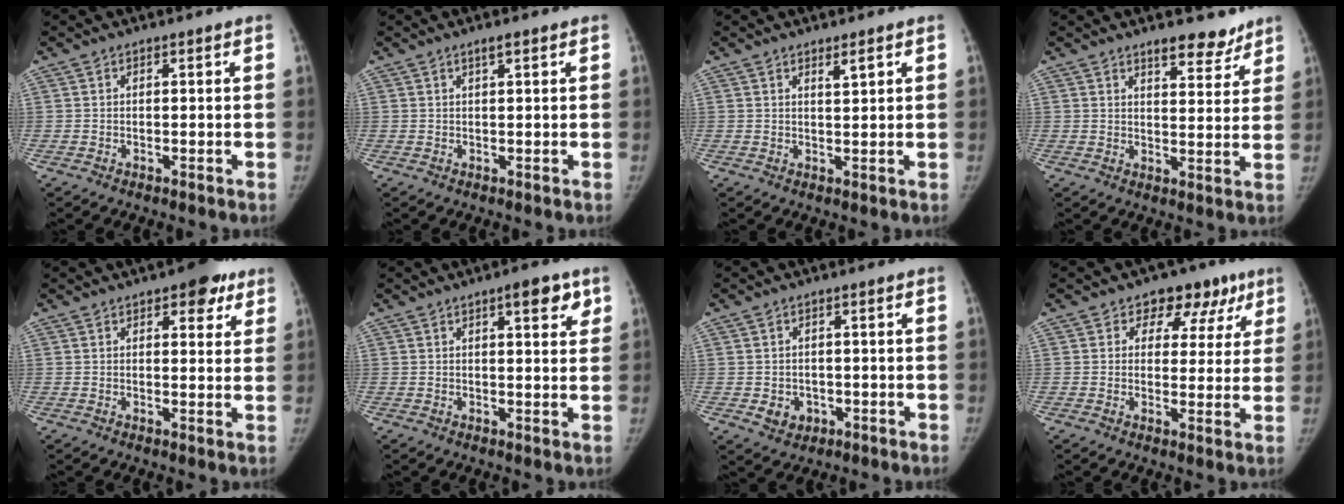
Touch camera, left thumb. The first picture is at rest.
{"total": 1.2, "force": [0.7, 0.1, 0.9], "torque": [-0.015, 0.000, 0.014]}
{"total": 1.7, "force": [1.2, 0.2, 1.2], "torque": [-0.018, -0.009, 0.021]}
{"total": 6.5, "force": [5.2, 2.6, 3.0], "torque": [-0.010, -0.034, 0.074]}
{"total": 6.2, "force": [3.5, 3.0, 4.1], "torque": [-0.019, -0.010, 0.039]}
{"total": 5.2, "force": [2.7, 1.8, 4.1], "torque": [-0.038, -0.008, 0.033]}
{"total": 3.8, "force": [-1.1, 3.3, 1.6], "torque": [-0.009, 0.007, -0.003]}
{"total": 8.9, "force": [4.8, 6.6, 3.4], "torque": [0.016, -0.007, 0.055]}